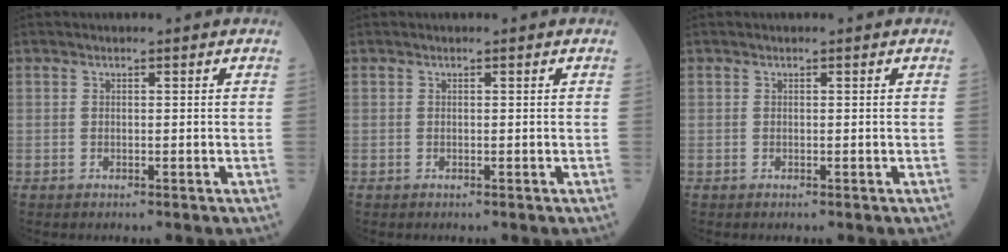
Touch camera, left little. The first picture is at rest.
{"total": 0.0}
{"total": 0.0}